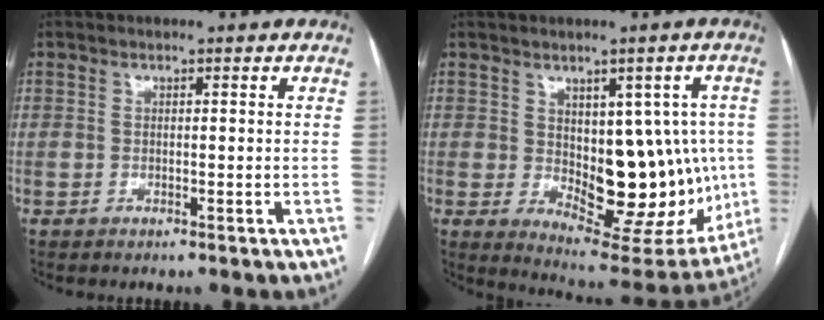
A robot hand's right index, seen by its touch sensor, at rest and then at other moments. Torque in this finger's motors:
{"motor_torque": [0.91, -0.31, 0.28, 0.06]}